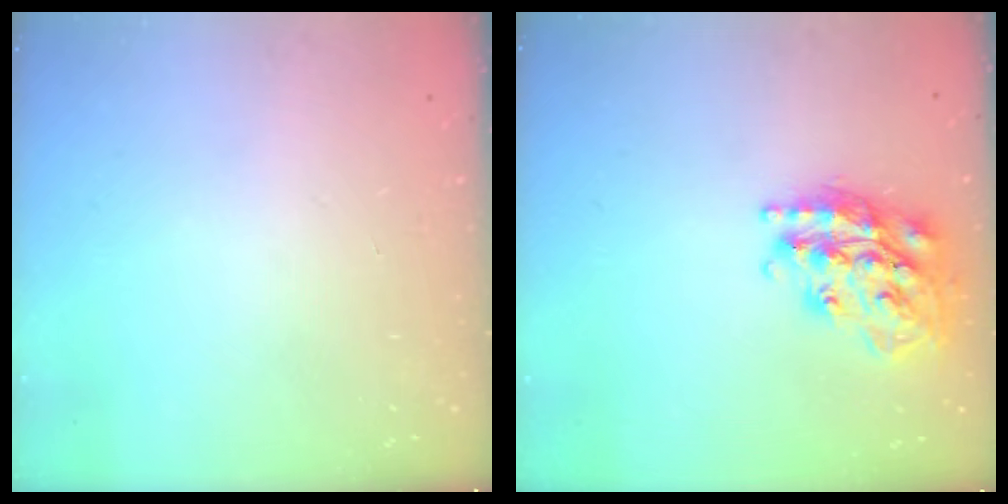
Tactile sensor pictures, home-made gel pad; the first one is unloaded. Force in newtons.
{"total": 21.4, "press": 21.4, "slide": 1.6}